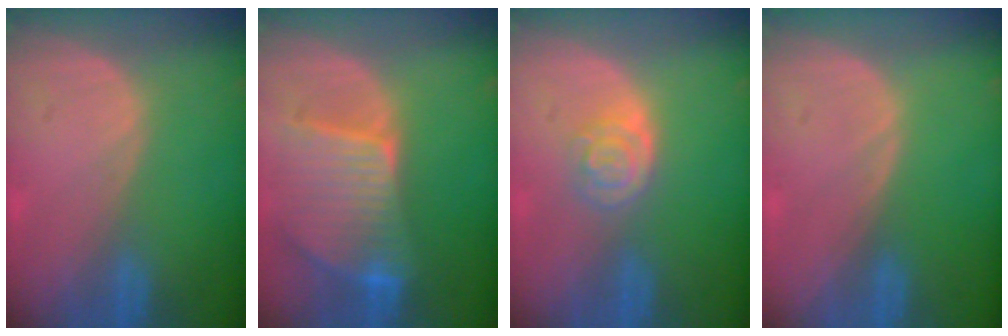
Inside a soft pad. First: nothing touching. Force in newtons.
{"total": 9.6, "press": 8.4, "slide": 4.5}
{"total": 4.2, "press": 3.8, "slide": 2.0}
{"total": 0.0}